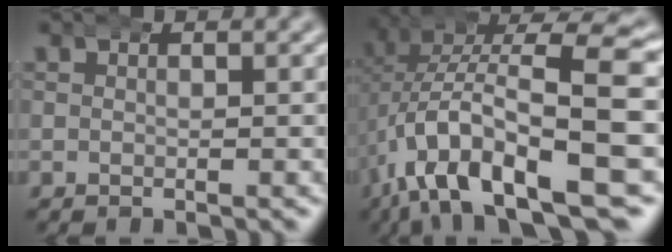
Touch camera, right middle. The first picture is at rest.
{"total": 13.4, "force": [-5.0, 5.8, 11.0], "torque": [-0.194, -0.028, -0.055]}